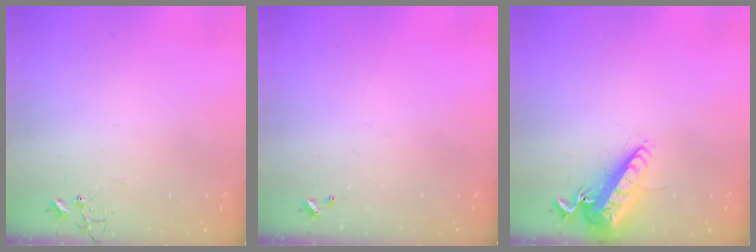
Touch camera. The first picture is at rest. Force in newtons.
{"total": 0.0}
{"total": 15.9, "press": 15.5, "slide": 3.3}